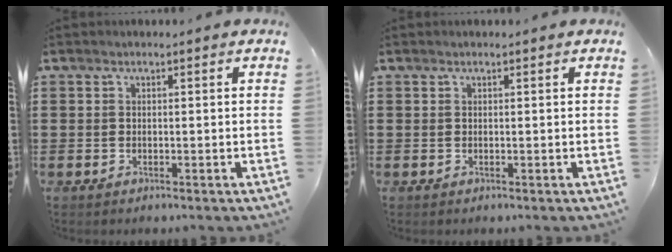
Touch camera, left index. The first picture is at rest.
{"total": 0.0}